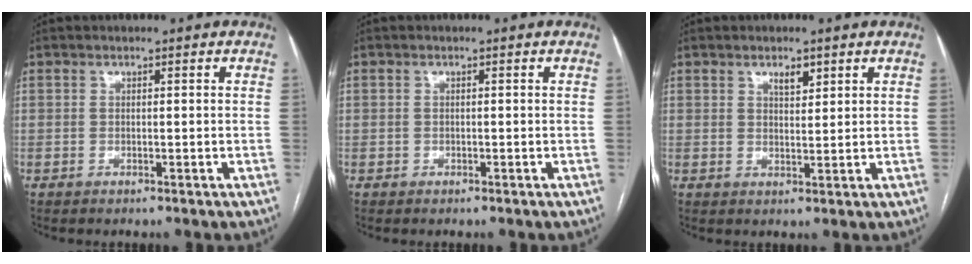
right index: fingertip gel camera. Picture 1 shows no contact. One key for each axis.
{"total": 0.6, "fx": -0.2, "fy": 0.5, "fz": 0.0, "tx": -0.001, "ty": 0.005, "tz": -0.005}
{"total": 2.5, "fx": 1.6, "fy": 1.0, "fz": 1.7, "tx": -0.028, "ty": -0.003, "tz": 0.029}